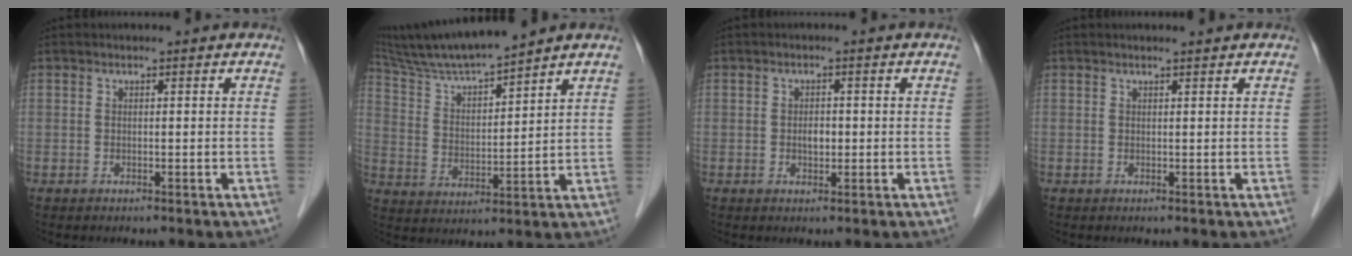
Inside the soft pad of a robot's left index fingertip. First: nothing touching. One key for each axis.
{"total": 11.3, "fx": 10.2, "fy": -0.7, "fz": 4.7, "tx": -0.094, "ty": 0.008, "tz": 0.193}
{"total": 1.7, "fx": -0.5, "fy": 1.0, "fz": 1.3, "tx": -0.021, "ty": -0.003, "tz": -0.009}
{"total": 0.9, "fx": 0.8, "fy": -0.2, "fz": 0.4, "tx": -0.006, "ty": 0.001, "tz": 0.013}